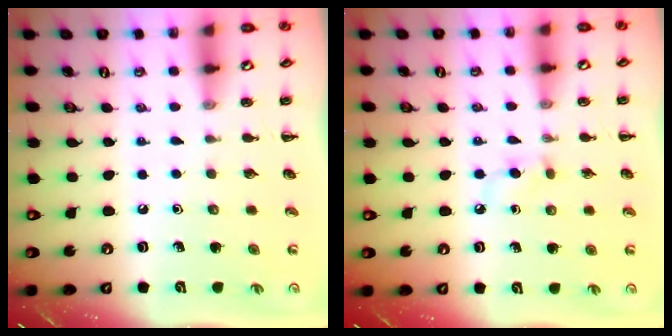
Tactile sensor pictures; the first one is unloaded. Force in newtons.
{"total": 3.6, "press": 3.3, "slide": 1.5}